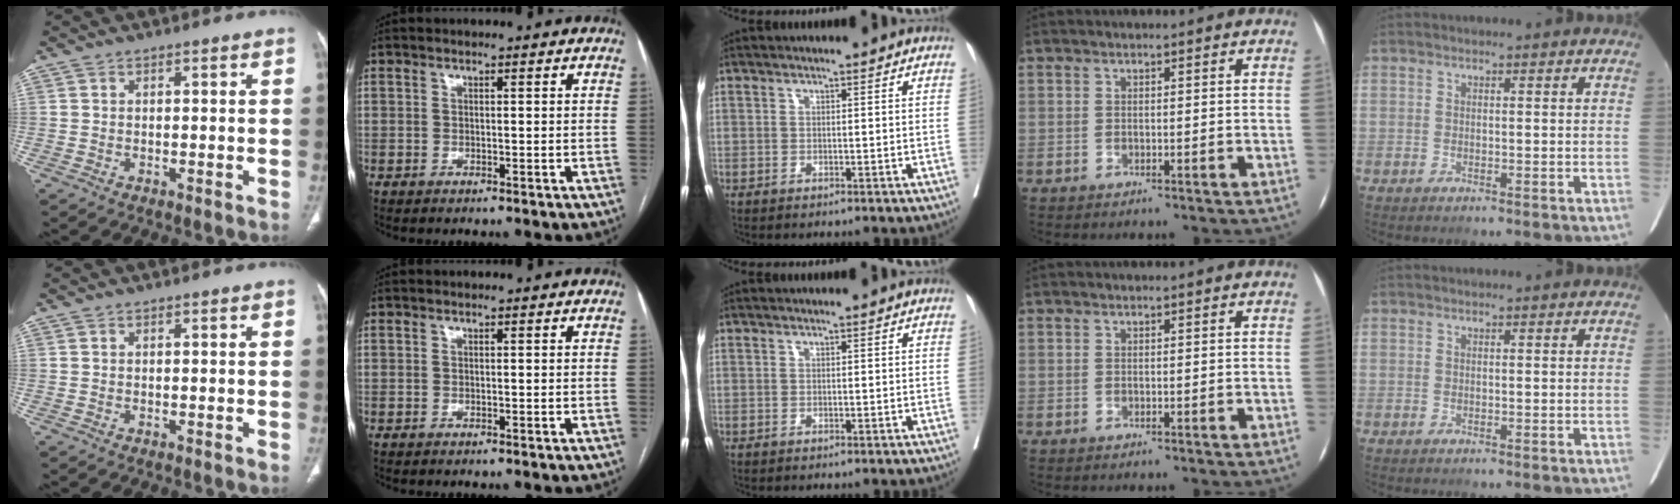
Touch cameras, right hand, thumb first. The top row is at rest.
{}